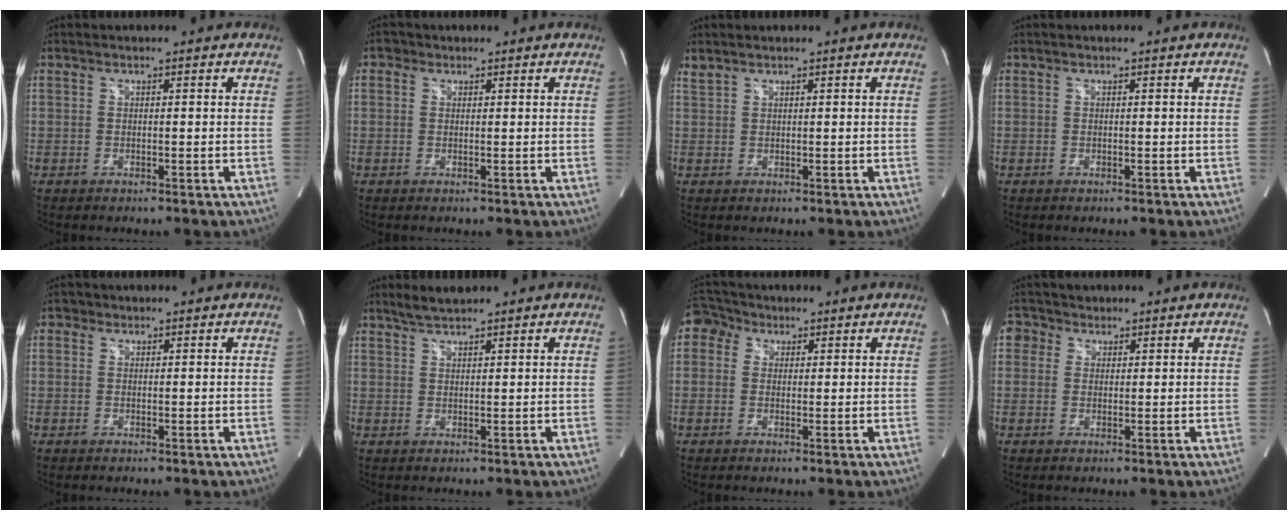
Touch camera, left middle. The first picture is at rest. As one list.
[{"total": 1.3, "force": [0.7, 1.1, 0.2], "torque": [-0.002, 0.003, 0.005]}, {"total": 1.1, "force": [1.0, 0.1, 0.1], "torque": [-0.013, 0.010, 0.029]}, {"total": 0.0}, {"total": 1.1, "force": [0.6, 0.9, 0.1], "torque": [0.002, 0.001, 0.004]}, {"total": 2.7, "force": [2.5, 0.0, 1.1], "torque": [-0.030, 0.008, 0.049]}, {"total": 4.3, "force": [1.9, 3.7, 1.2], "torque": [-0.028, 0.022, 0.033]}, {"total": 2.9, "force": [1.4, 2.5, 0.2], "torque": [-0.003, 0.015, 0.020]}]